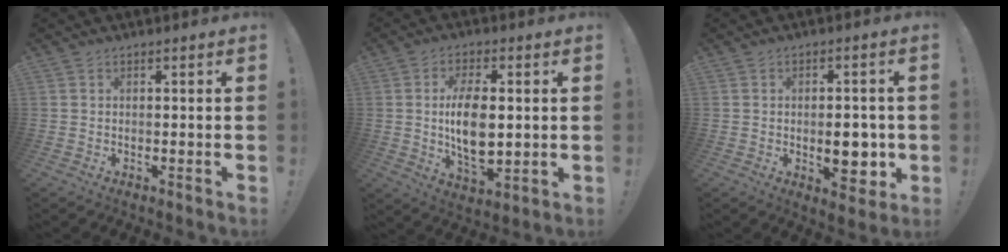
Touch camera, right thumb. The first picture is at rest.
{"total": 12.6, "force": [1.0, 6.5, 10.7], "torque": [-0.194, -0.012, 0.011]}
{"total": 8.8, "force": [-1.4, 5.2, 6.9], "torque": [-0.080, 0.007, -0.015]}